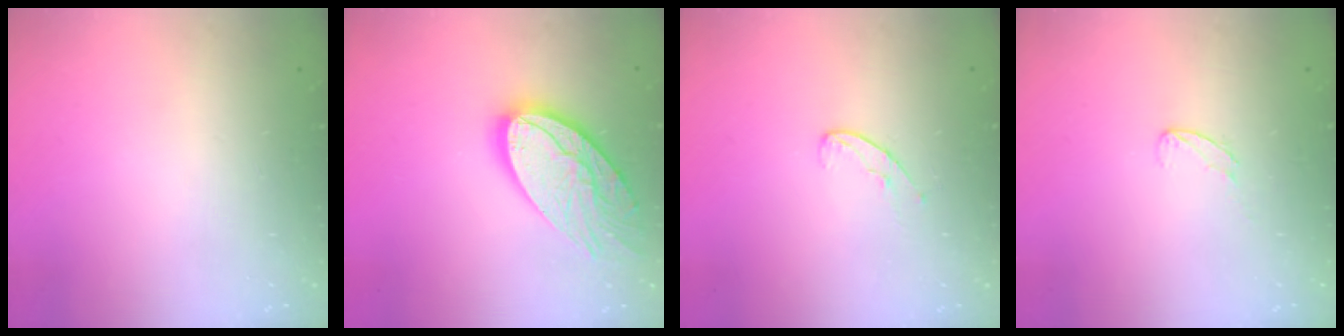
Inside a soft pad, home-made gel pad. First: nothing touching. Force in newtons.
{"total": 18.9, "press": 18.9, "slide": 1.4}
{"total": 6.4, "press": 6.4, "slide": 0.6}
{"total": 3.8, "press": 3.8, "slide": 0.3}